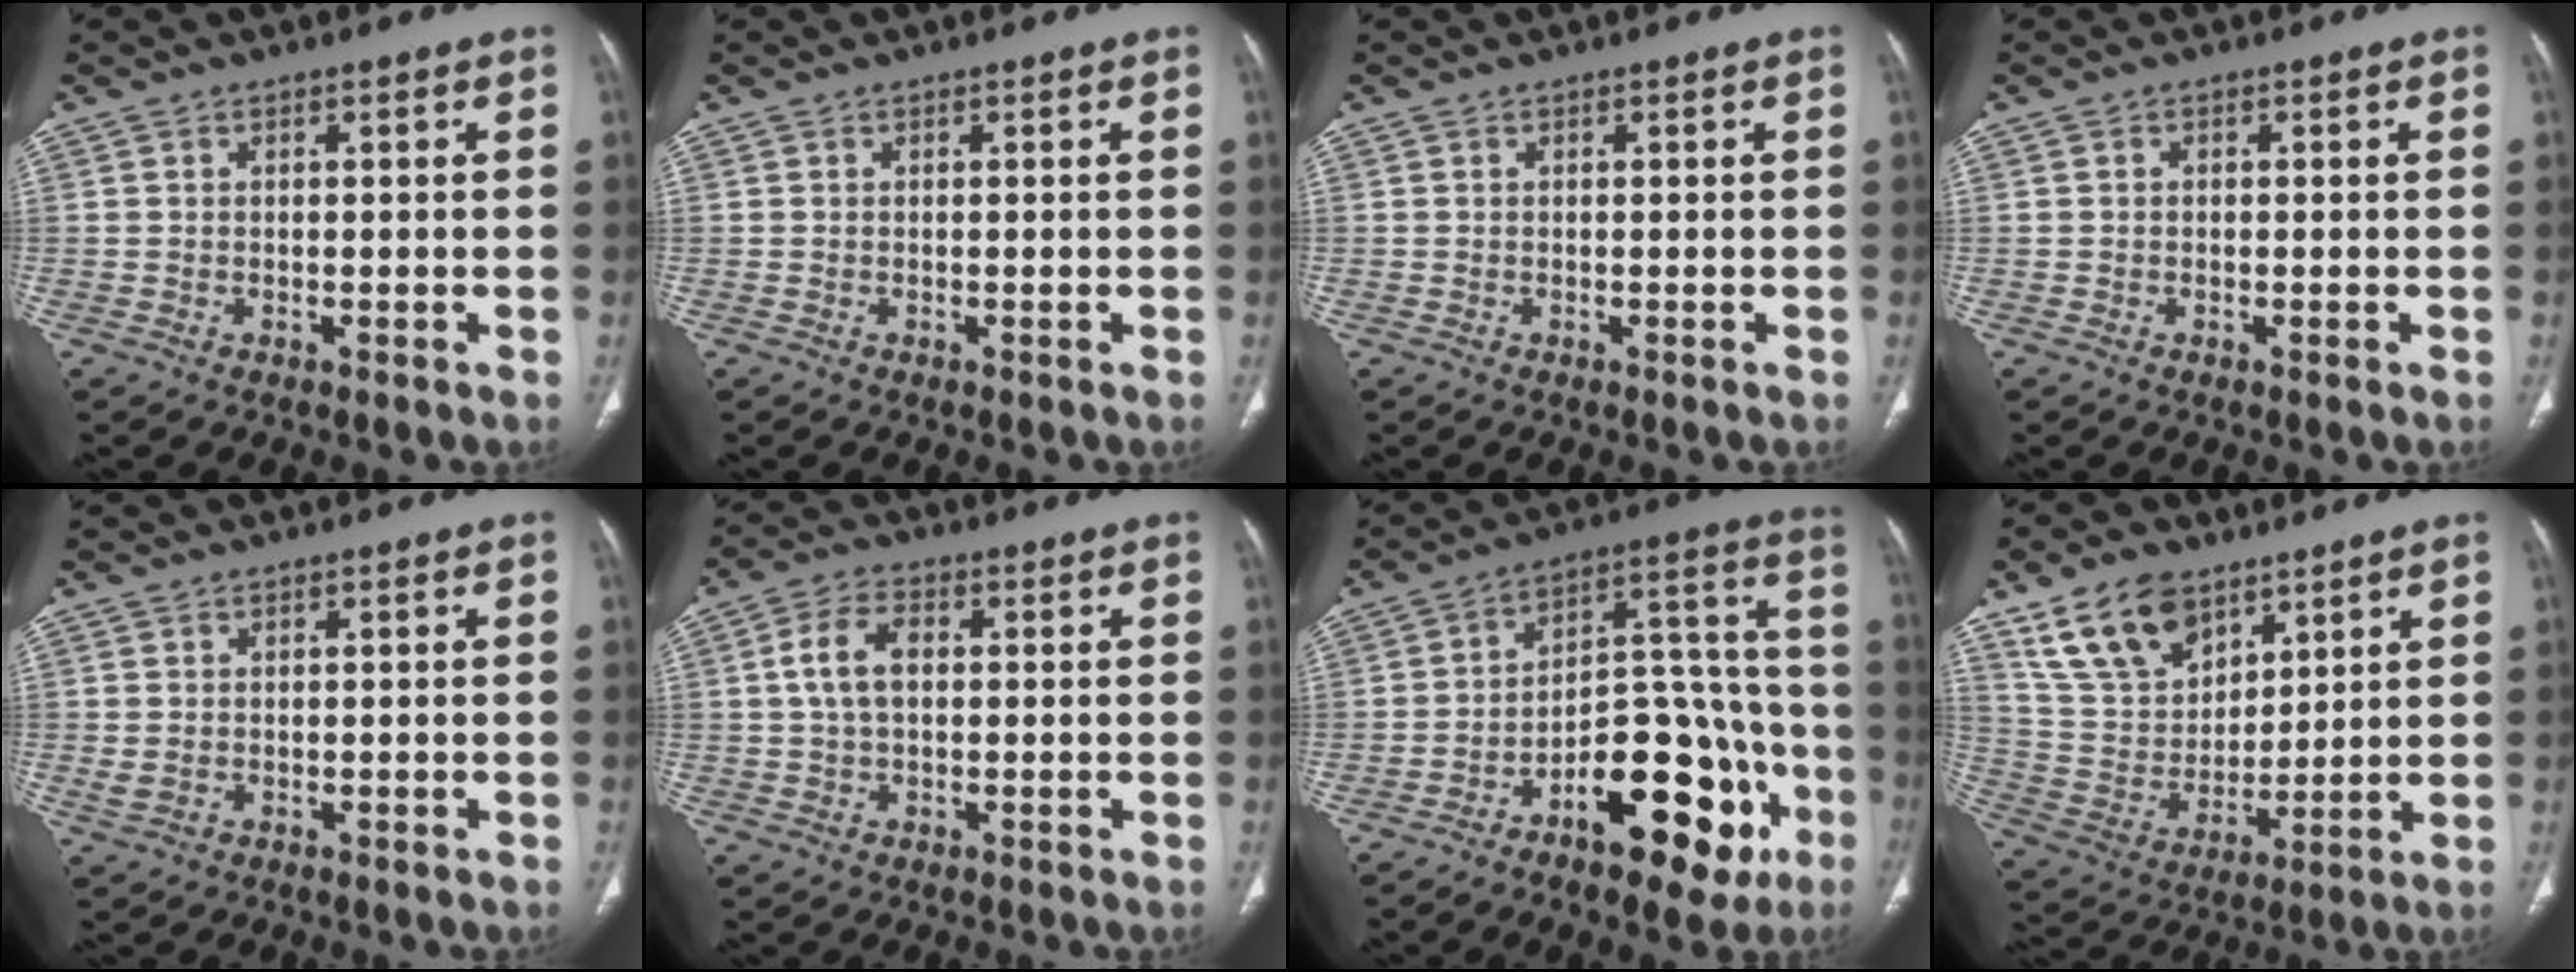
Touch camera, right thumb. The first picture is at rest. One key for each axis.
{"total": 0.0}
{"total": 0.0}
{"total": 0.0}
{"total": 0.9, "fx": 0.0, "fy": 0.8, "fz": 0.4, "tx": -0.014, "ty": 0.003, "tz": 0.005}
{"total": 6.5, "fx": 0.7, "fy": 3.9, "fz": 5.2, "tx": -0.096, "ty": 0.017, "tz": 0.011}
{"total": 21.3, "fx": -9.6, "fy": 9.9, "fz": 16.3, "tx": -0.196, "ty": 0.083, "tz": -0.133}
{"total": 14.5, "fx": 9.2, "fy": 8.7, "fz": 7.0, "tx": -0.104, "ty": -0.038, "tz": 0.186}